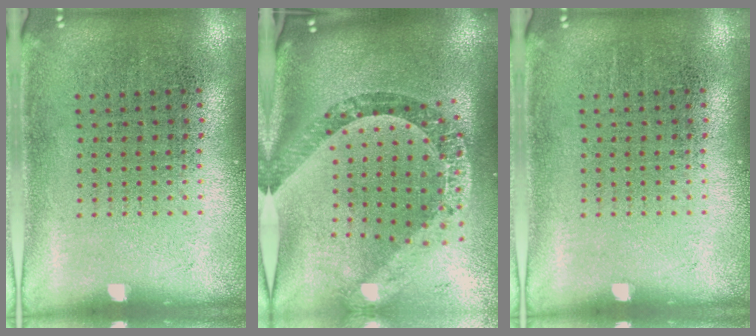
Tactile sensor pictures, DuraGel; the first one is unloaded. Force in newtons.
{"total": 2.8, "press": 2.1, "slide": 1.8}
{"total": 0.0}